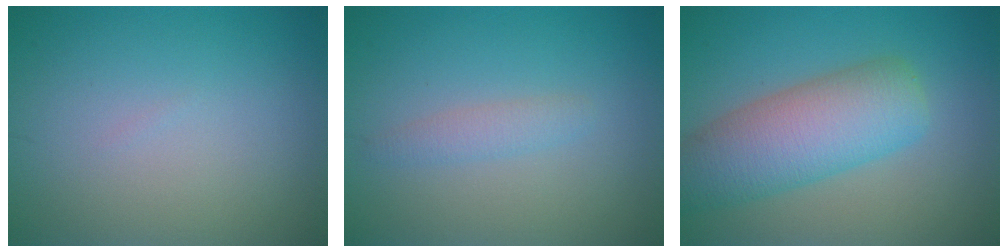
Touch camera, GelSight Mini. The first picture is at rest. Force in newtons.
{"total": 1.4, "press": 1.4, "slide": 0.1}
{"total": 7.5, "press": 7.5, "slide": 0.2}